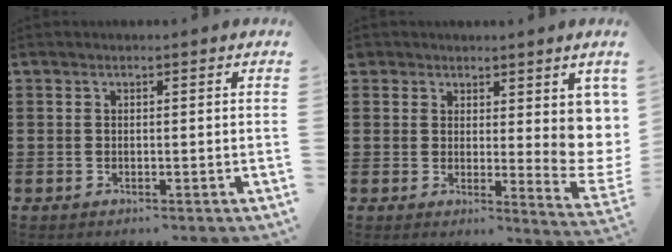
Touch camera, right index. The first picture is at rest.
{"total": 5.6, "force": [3.1, 3.1, 3.5], "torque": [-0.045, -0.022, 0.059]}